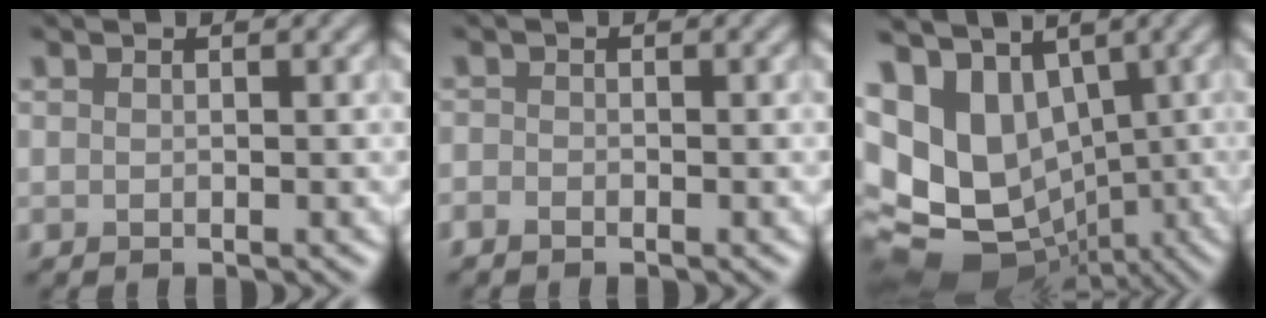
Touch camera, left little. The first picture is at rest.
{"total": 0.7, "force": [-0.6, 0.3, 0.3], "torque": [-0.003, -0.002, -0.013]}
{"total": 12.0, "force": [0.1, 9.6, 7.2], "torque": [-0.146, -0.015, 0.033]}